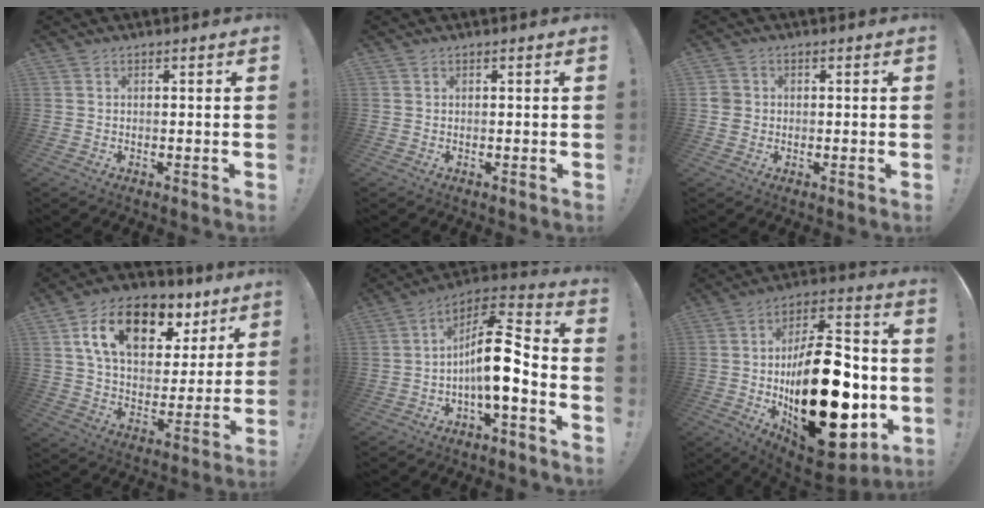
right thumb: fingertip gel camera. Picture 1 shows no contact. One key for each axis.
{"total": 0.0}
{"total": 3.7, "fx": -0.1, "fy": 3.4, "fz": 1.4, "tx": -0.030, "ty": 0.007, "tz": 0.000}
{"total": 19.0, "fx": 9.4, "fy": 11.2, "fz": 12.0, "tx": -0.184, "ty": -0.038, "tz": 0.164}
{"total": 14.9, "fx": -2.3, "fy": 5.1, "fz": 13.8, "tx": -0.226, "ty": 0.008, "tz": -0.039}
{"total": 33.1, "fx": -5.1, "fy": 17.1, "fz": 27.9, "tx": -0.460, "ty": 0.030, "tz": -0.062}